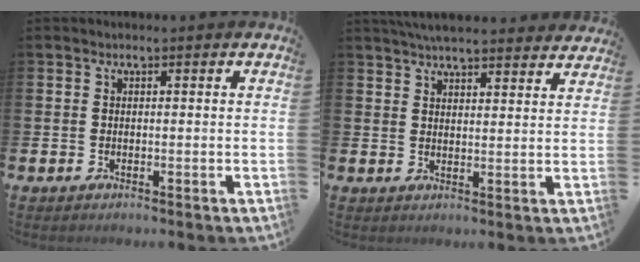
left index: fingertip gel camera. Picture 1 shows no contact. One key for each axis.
{"total": 5.1, "fx": 5.0, "fy": 0.5, "fz": 1.0, "tx": -0.024, "ty": -0.021, "tz": 0.089}